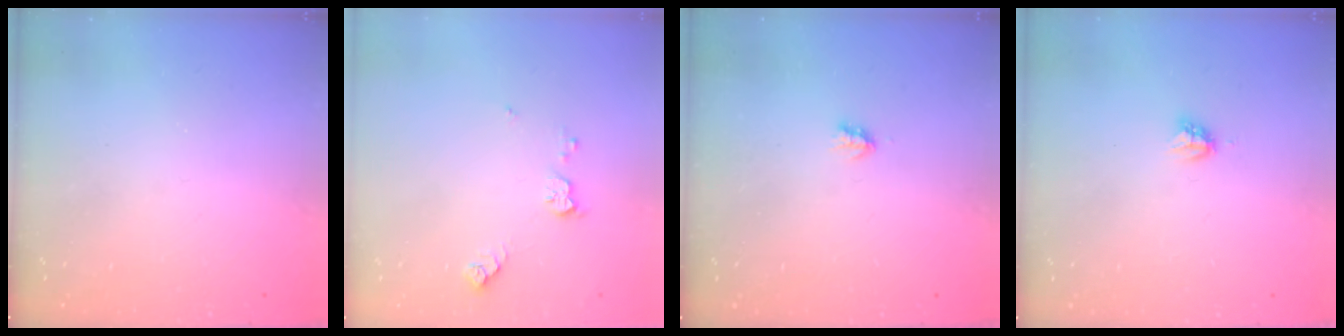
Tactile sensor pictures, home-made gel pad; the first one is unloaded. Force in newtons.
{"total": 6.8, "press": 6.8, "slide": 0.5}
{"total": 1.7, "press": 1.7, "slide": 0.3}
{"total": 3.3, "press": 3.3, "slide": 0.5}